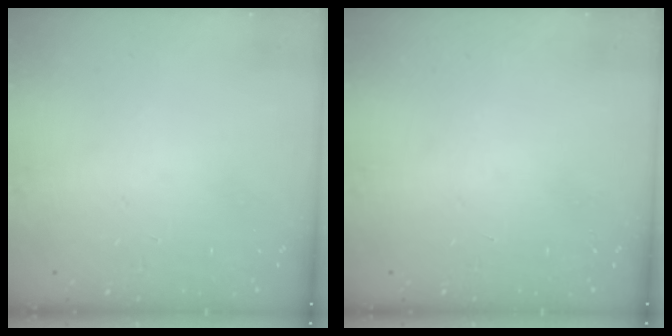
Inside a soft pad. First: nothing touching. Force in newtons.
{"total": 0.0}